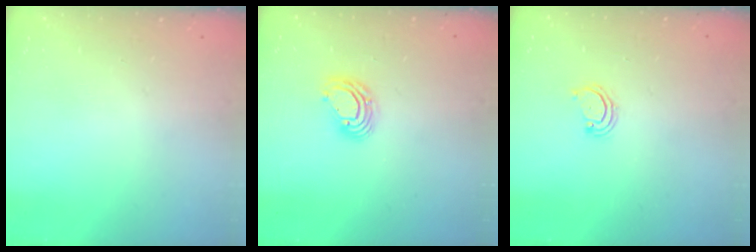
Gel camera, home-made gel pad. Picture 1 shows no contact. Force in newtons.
{"total": 8.7, "press": 8.6, "slide": 1.4}
{"total": 3.3, "press": 3.3, "slide": 0.5}